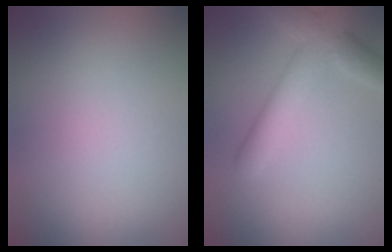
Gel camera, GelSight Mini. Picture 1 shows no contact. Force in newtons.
{"total": 4.8, "press": 4.8, "slide": 0.2}